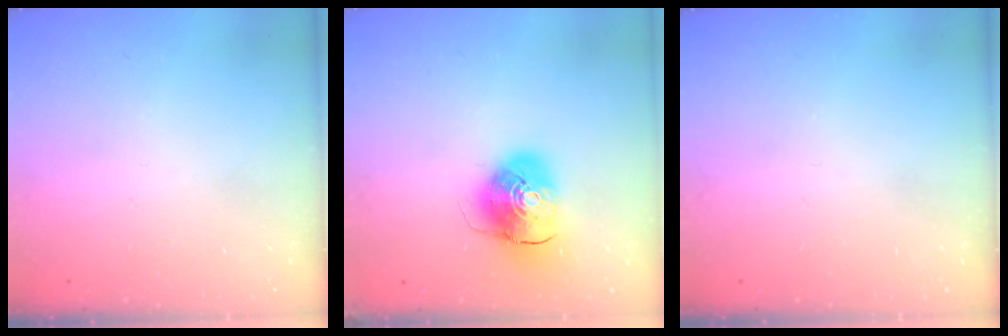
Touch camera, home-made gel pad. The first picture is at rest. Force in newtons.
{"total": 10.4, "press": 10.2, "slide": 1.7}
{"total": 0.0}